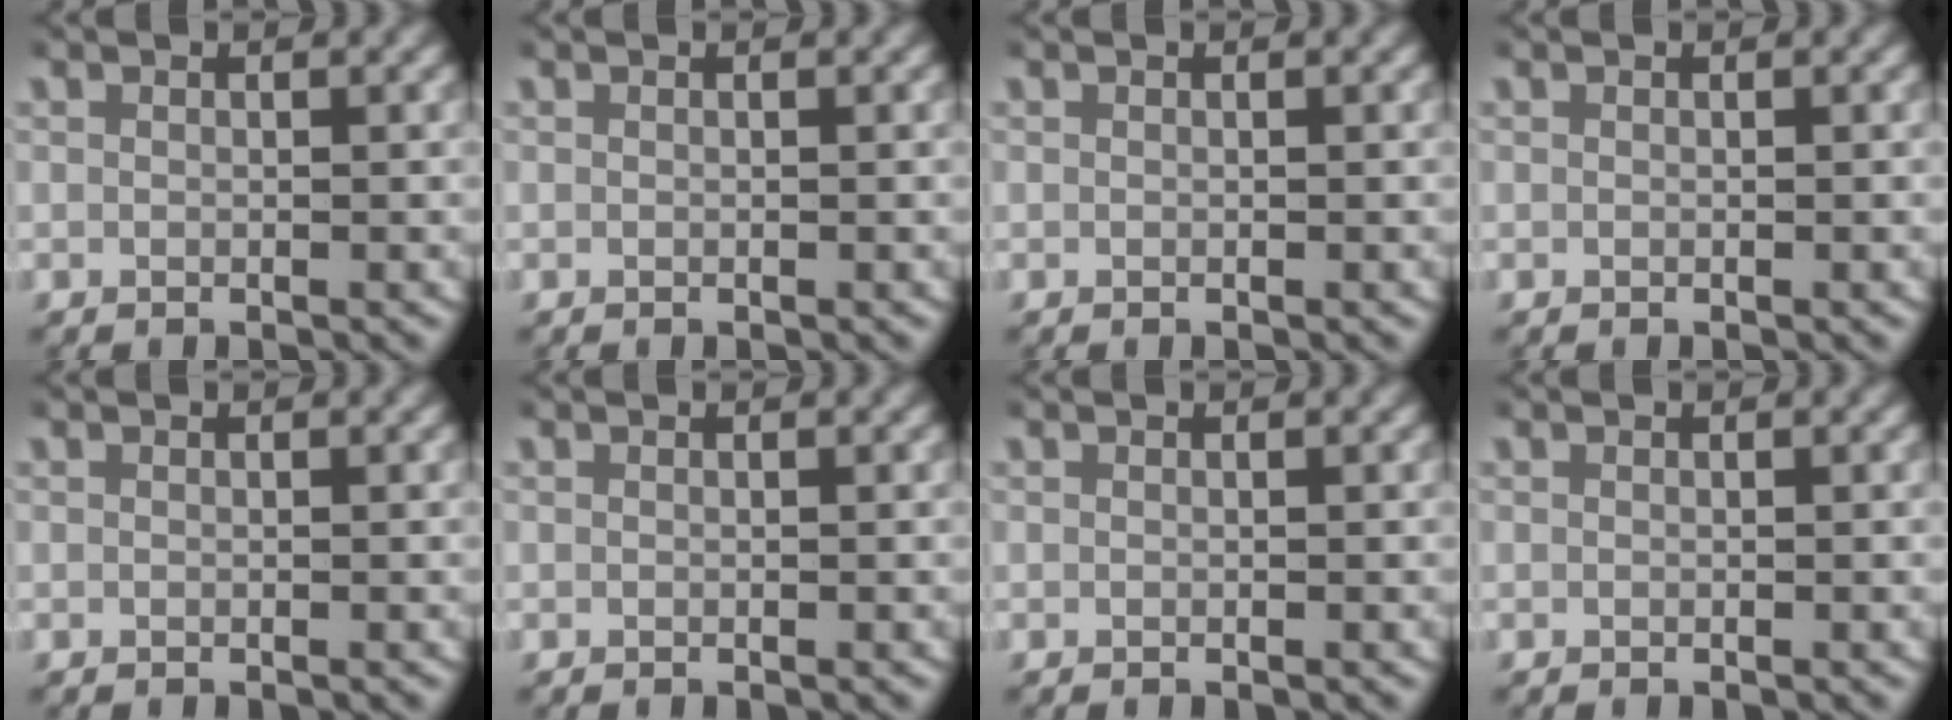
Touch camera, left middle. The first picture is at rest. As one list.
[{"total": 0.0}, {"total": 0.0}, {"total": 0.0}, {"total": 0.0}, {"total": 0.0}, {"total": 0.0}, {"total": 0.0}]